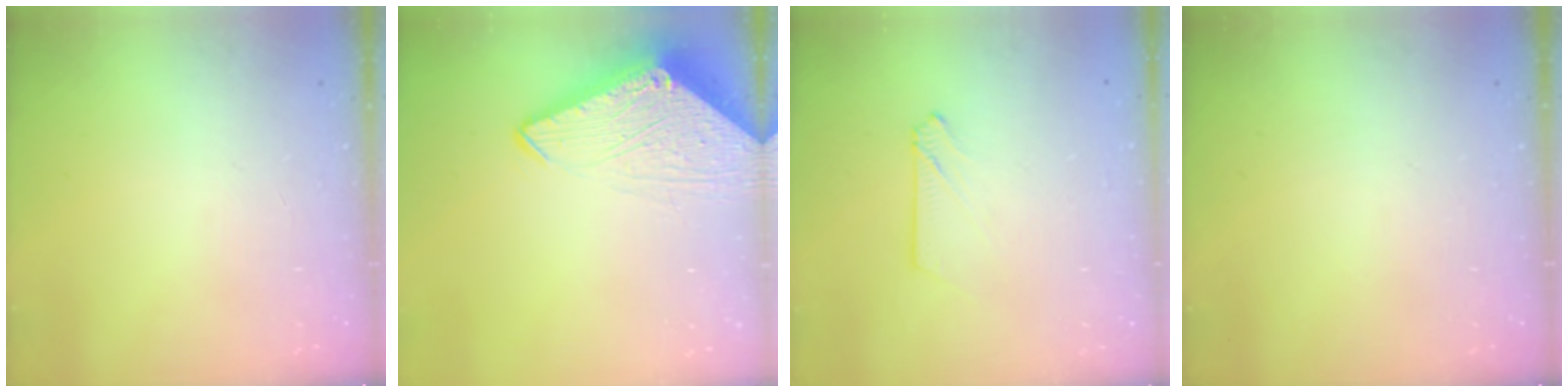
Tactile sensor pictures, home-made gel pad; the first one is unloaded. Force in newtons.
{"total": 7.1, "press": 7.0, "slide": 0.7}
{"total": 3.0, "press": 3.0, "slide": 0.4}
{"total": 0.0}